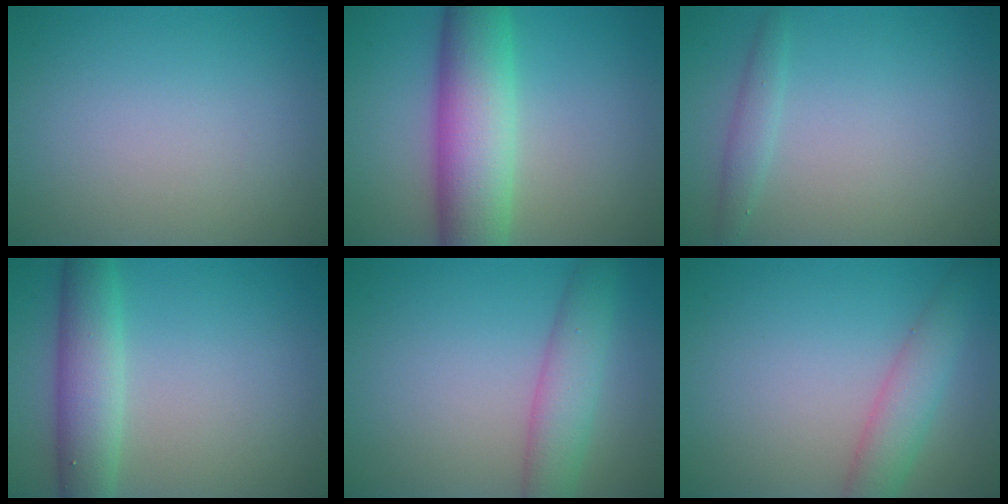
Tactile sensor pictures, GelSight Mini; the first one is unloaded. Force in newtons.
{"total": 9.0, "press": 9.0, "slide": 0.2}
{"total": 1.4, "press": 1.4, "slide": 0.0}
{"total": 4.9, "press": 4.9, "slide": 0.1}
{"total": 4.0, "press": 4.0, "slide": 0.2}
{"total": 3.5, "press": 3.5, "slide": 0.1}